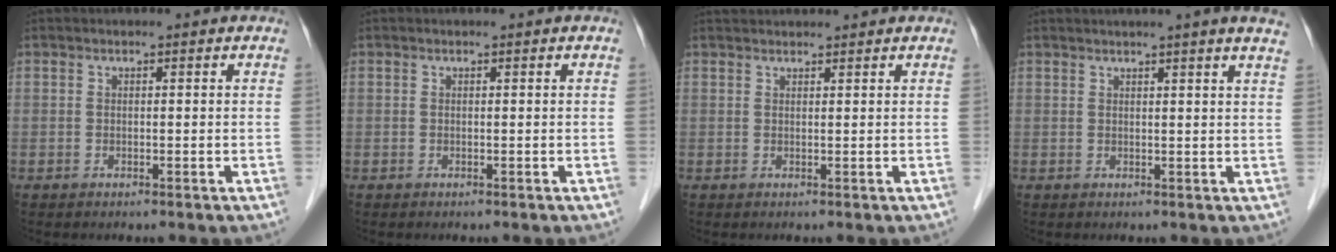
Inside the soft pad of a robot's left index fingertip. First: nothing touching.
{"total": 0.0}
{"total": 4.3, "force": [4.2, 0.3, 0.9], "torque": [-0.010, 0.036, 0.060]}
{"total": 6.8, "force": [5.7, -1.0, 3.6], "torque": [-0.040, 0.008, 0.052]}